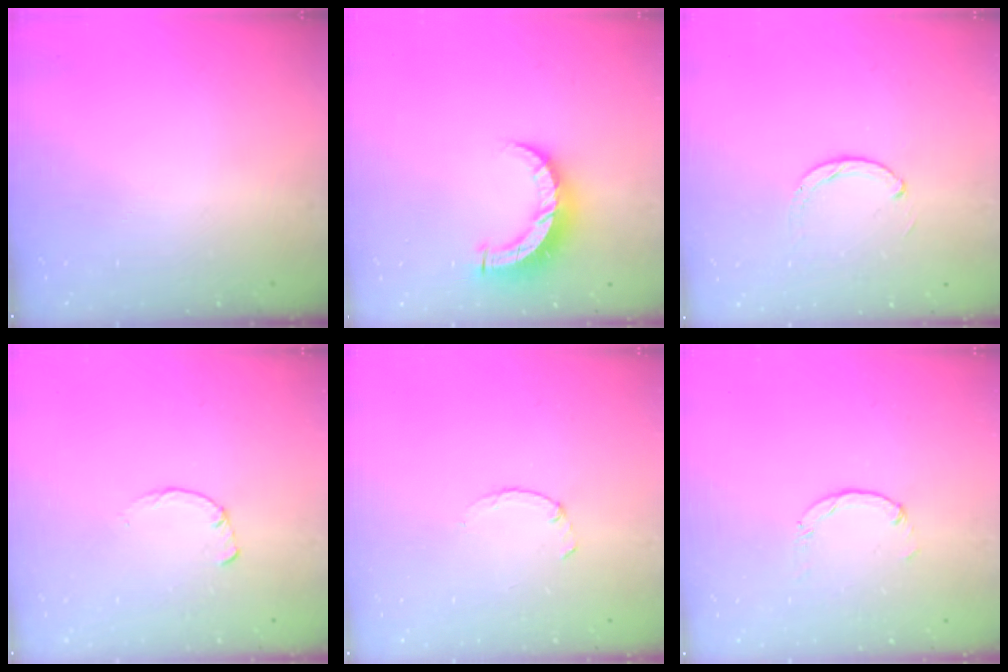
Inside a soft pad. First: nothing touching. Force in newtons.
{"total": 9.2, "press": 9.1, "slide": 0.6}
{"total": 2.5, "press": 2.5, "slide": 0.3}
{"total": 2.2, "press": 2.2, "slide": 0.3}
{"total": 1.5, "press": 1.4, "slide": 0.3}
{"total": 1.5, "press": 1.5, "slide": 0.2}